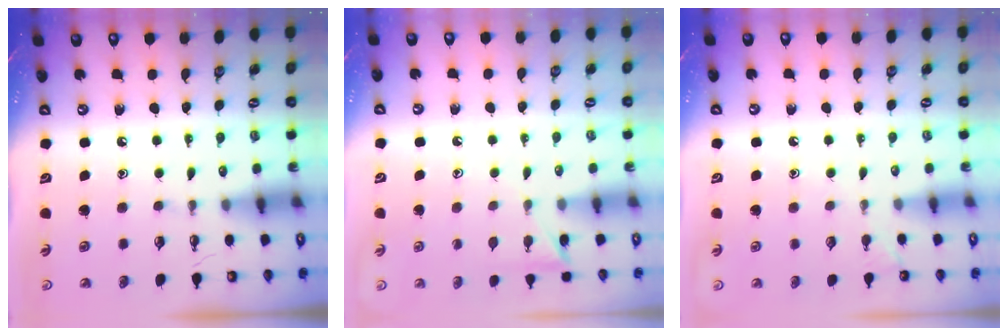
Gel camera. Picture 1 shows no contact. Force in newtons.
{"total": 6.1, "press": 6.1, "slide": 0.5}
{"total": 2.9, "press": 2.9, "slide": 0.3}